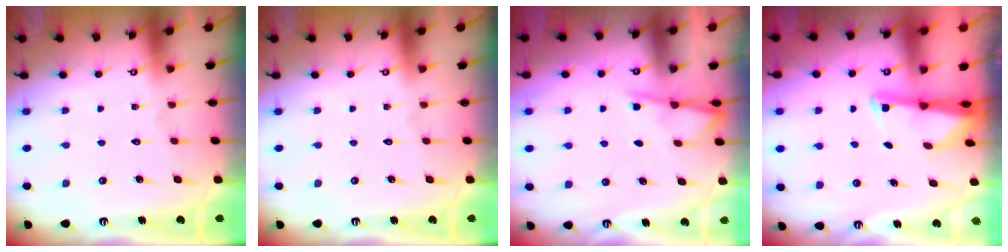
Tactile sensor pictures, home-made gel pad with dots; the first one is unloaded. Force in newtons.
{"total": 0.0}
{"total": 4.4, "press": 4.3, "slide": 0.5}
{"total": 2.0, "press": 2.0, "slide": 0.3}